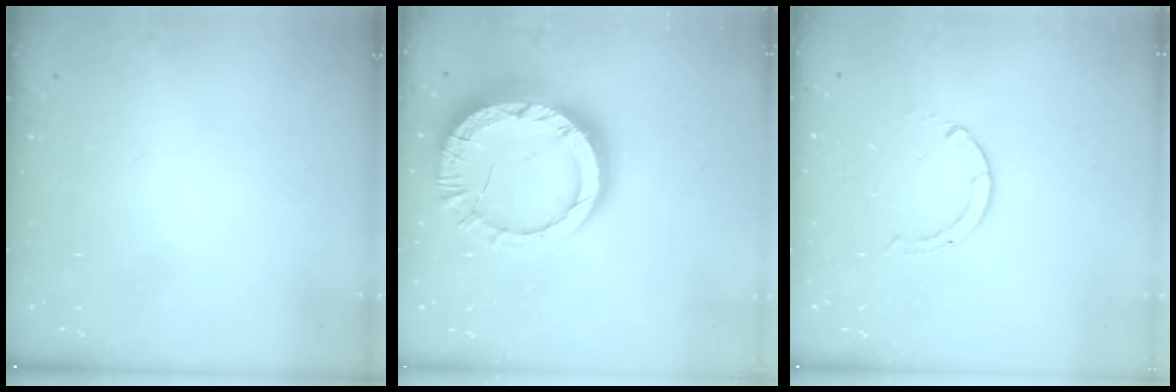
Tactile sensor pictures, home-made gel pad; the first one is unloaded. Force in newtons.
{"total": 15.5, "press": 15.5, "slide": 1.3}
{"total": 0.0}